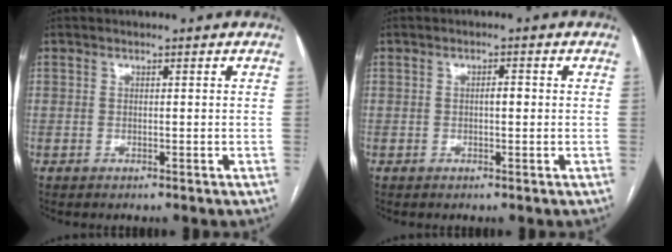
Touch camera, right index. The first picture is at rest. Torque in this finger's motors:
{"motor_torque": [0.57, 0.05, 0.03, 0.04]}